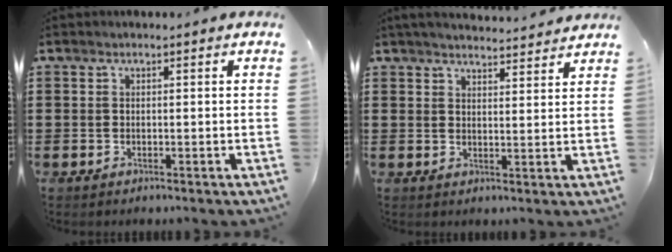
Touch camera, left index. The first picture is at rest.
{"total": 3.2, "force": [3.2, -0.1, 0.5], "torque": [-0.019, -0.016, 0.056]}